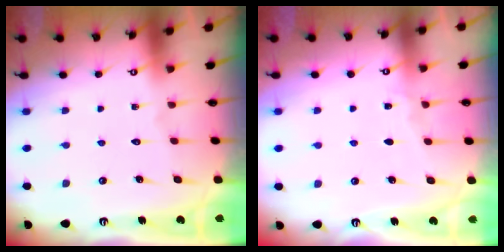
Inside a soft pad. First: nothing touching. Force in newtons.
{"total": 2.9, "press": 2.8, "slide": 0.4}